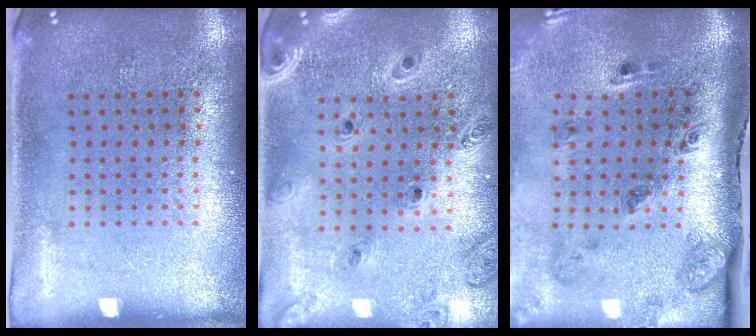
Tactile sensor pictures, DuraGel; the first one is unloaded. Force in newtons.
{"total": 1.2, "press": 1.2, "slide": 0.2}
{"total": 3.4, "press": 2.1, "slide": 2.6}